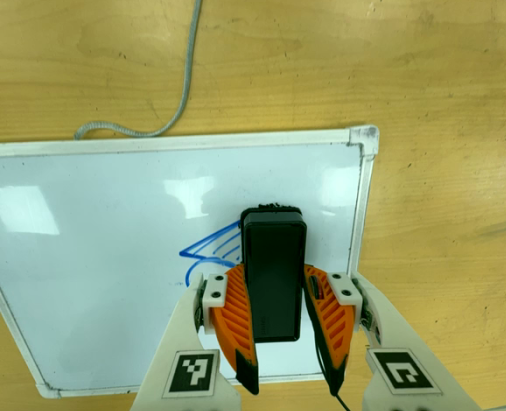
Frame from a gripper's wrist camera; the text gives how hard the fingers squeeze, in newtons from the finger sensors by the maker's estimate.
{"total": 10.0, "left": 9.6, "right": 10.3}